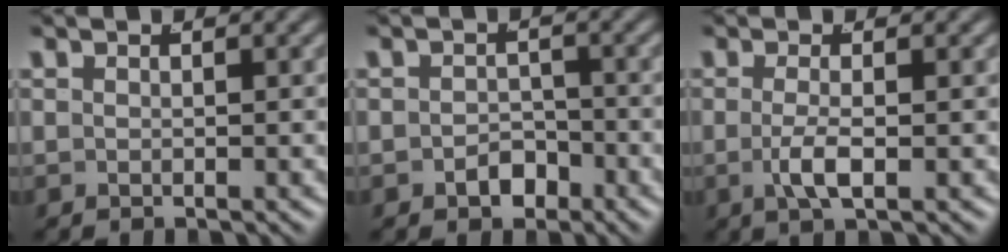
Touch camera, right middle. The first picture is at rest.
{"total": 2.3, "force": [-1.8, 1.4, 0.3], "torque": [0.007, -0.009, -0.025]}
{"total": 2.3, "force": [-0.8, 0.1, 2.2], "torque": [-0.044, -0.014, -0.006]}